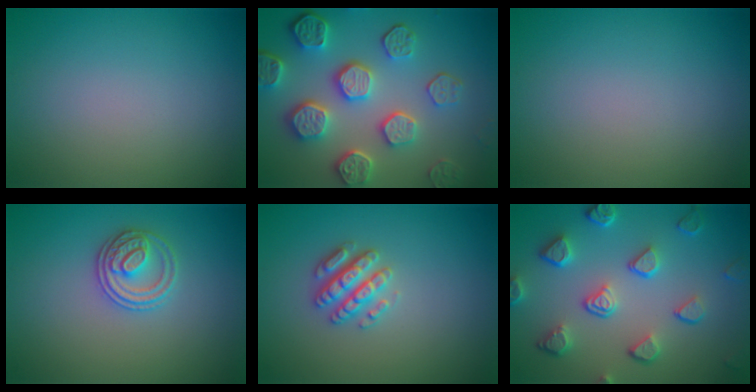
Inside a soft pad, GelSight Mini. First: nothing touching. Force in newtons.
{"total": 7.2, "press": 5.7, "slide": 4.3}
{"total": 0.0}
{"total": 2.7, "press": 2.6, "slide": 0.5}
{"total": 2.8, "press": 2.8, "slide": 0.3}
{"total": 5.4, "press": 4.2, "slide": 3.4}